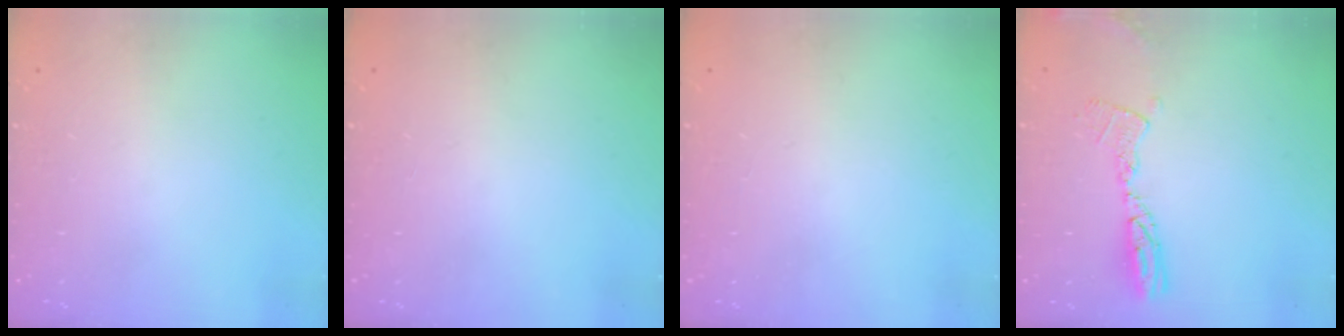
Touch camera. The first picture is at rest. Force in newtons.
{"total": 0.0}
{"total": 0.0}
{"total": 9.7, "press": 9.6, "slide": 0.9}